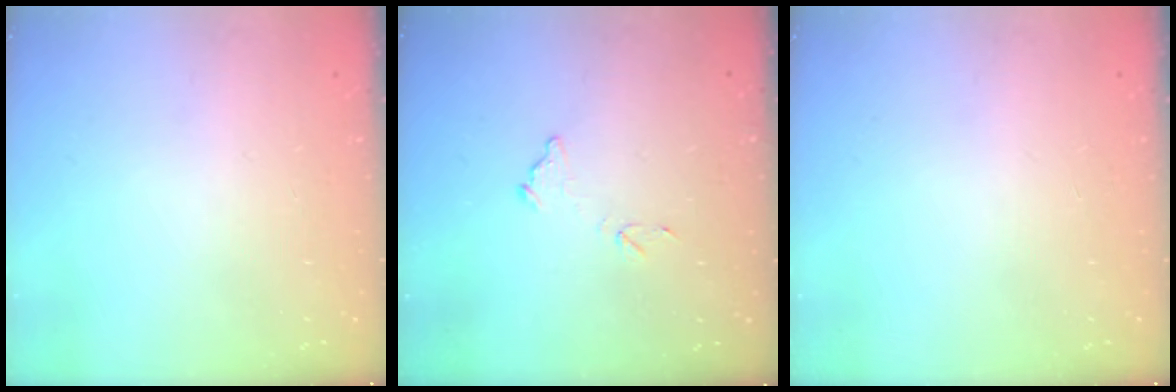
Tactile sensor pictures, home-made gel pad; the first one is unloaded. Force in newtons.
{"total": 7.9, "press": 7.9, "slide": 0.4}
{"total": 0.0}